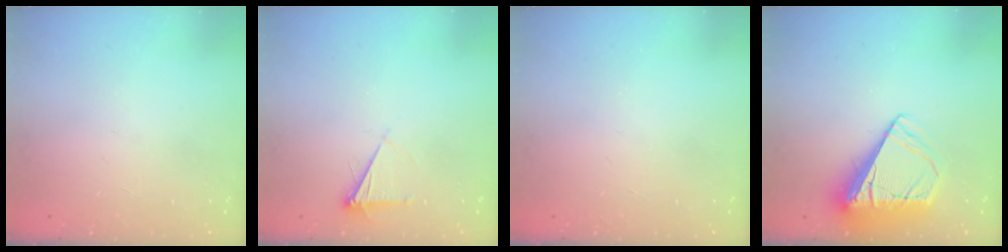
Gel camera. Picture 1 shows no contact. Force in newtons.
{"total": 5.4, "press": 5.4, "slide": 0.7}
{"total": 0.0}
{"total": 11.2, "press": 11.1, "slide": 1.4}